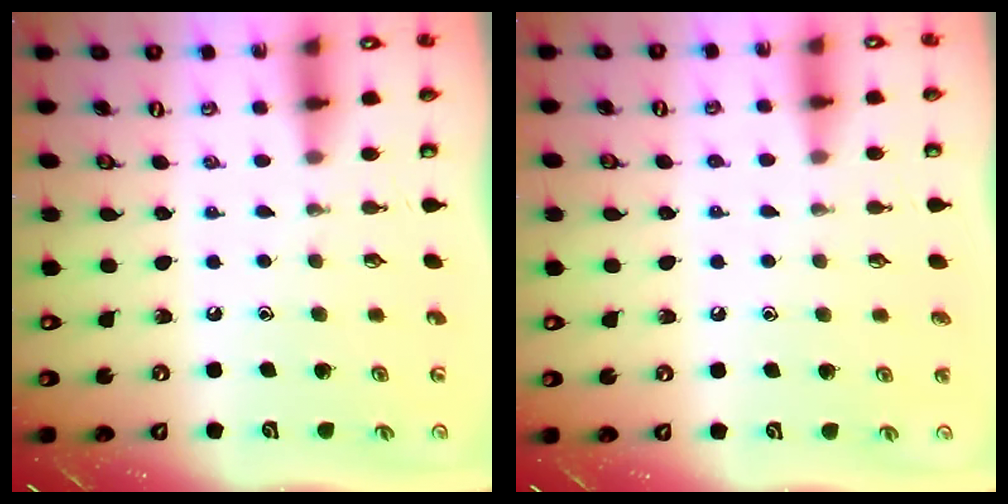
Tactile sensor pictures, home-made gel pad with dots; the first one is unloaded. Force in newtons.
{"total": 3.3, "press": 3.3, "slide": 0.4}